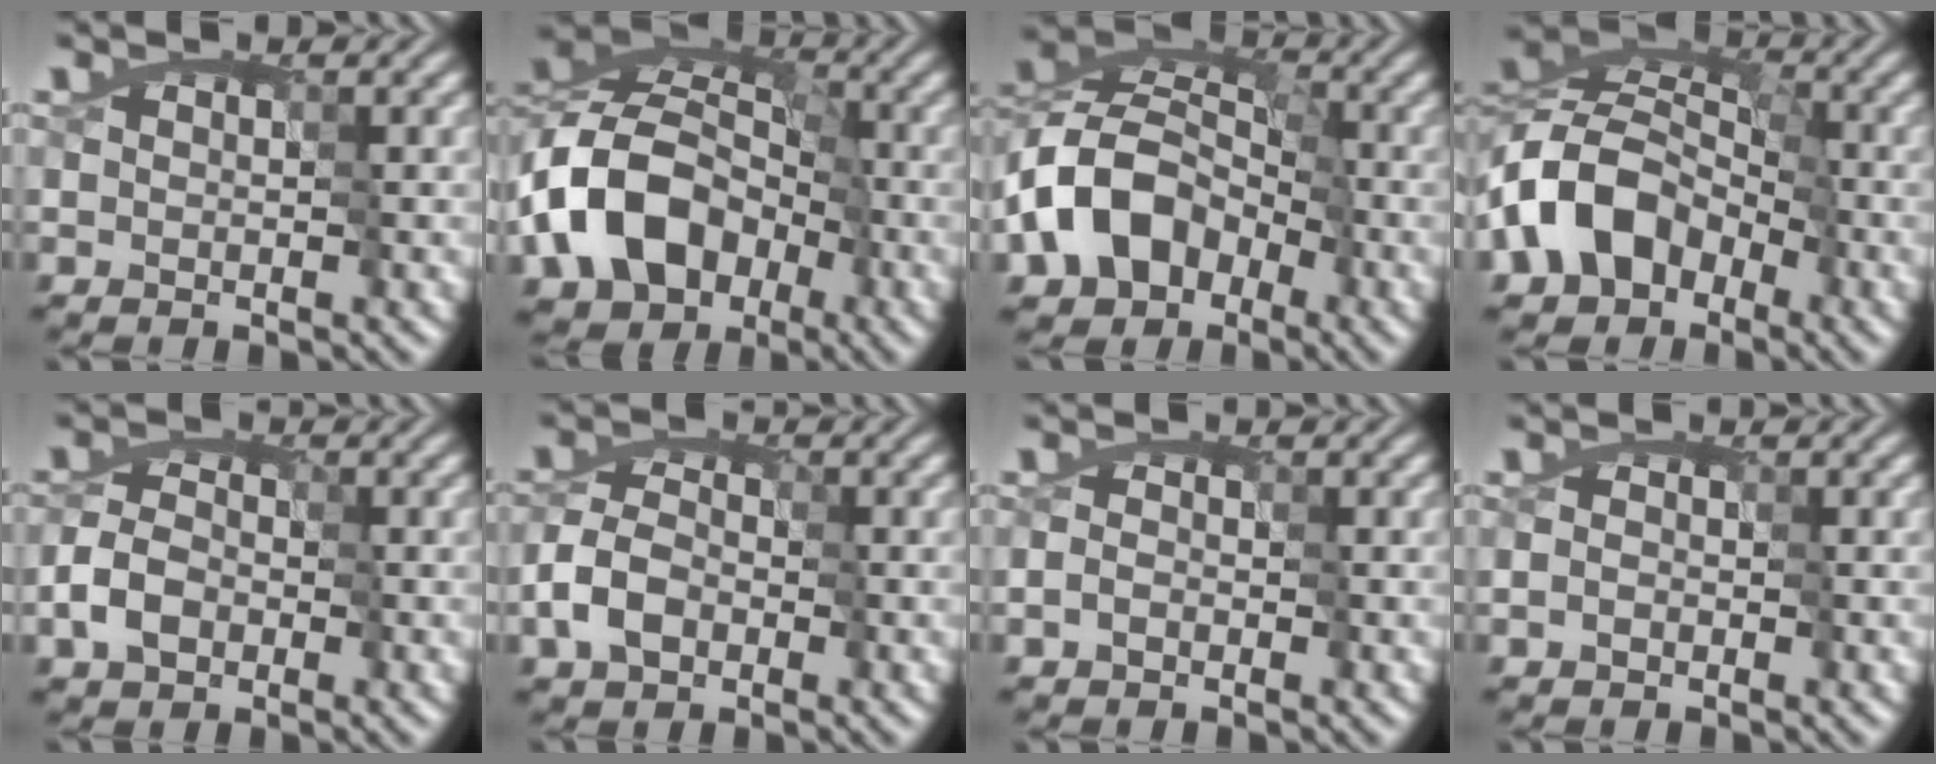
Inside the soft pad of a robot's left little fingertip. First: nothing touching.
{"total": 10.7, "force": [-5.4, 7.2, 5.8], "torque": [-0.114, 0.005, -0.114]}
{"total": 8.3, "force": [-5.1, 5.4, 3.7], "torque": [-0.064, 0.006, -0.111]}
{"total": 8.6, "force": [-5.3, 5.6, 3.8], "torque": [-0.073, 0.007, -0.118]}
{"total": 3.5, "force": [-2.7, 1.8, 1.3], "torque": [-0.023, 0.002, -0.053]}
{"total": 4.0, "force": [-3.0, 2.1, 1.7], "torque": [-0.036, 0.003, -0.059]}
{"total": 1.9, "force": [-1.1, 1.3, 0.9], "torque": [-0.002, 0.011, -0.025]}
{"total": 2.0, "force": [-0.3, 1.6, 1.1], "torque": [-0.004, 0.015, -0.018]}